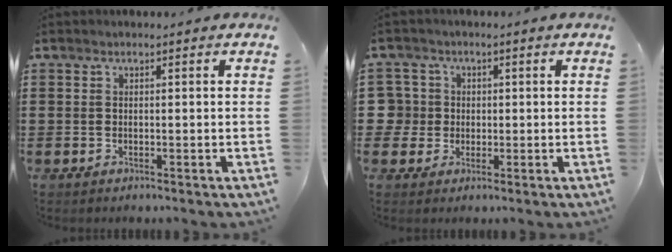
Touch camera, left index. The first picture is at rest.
{"total": 4.2, "force": [0.1, 4.2, 0.4], "torque": [-0.036, 0.010, -0.003]}